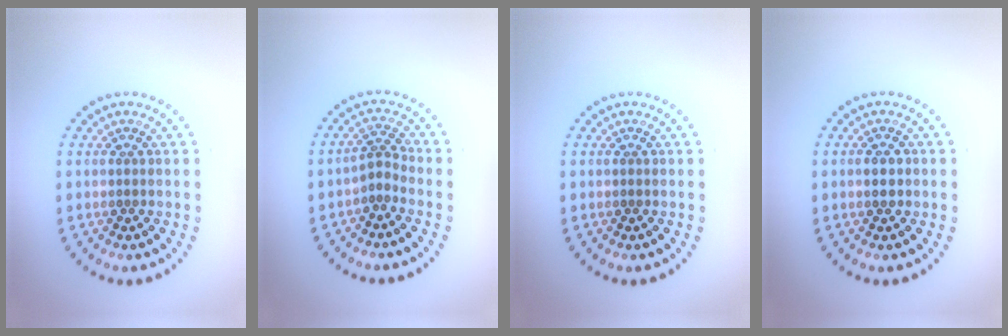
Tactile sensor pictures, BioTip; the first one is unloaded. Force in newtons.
{"total": 1.9, "press": 1.2, "slide": 1.4}
{"total": 0.0}
{"total": 0.9, "press": 0.9, "slide": 0.0}